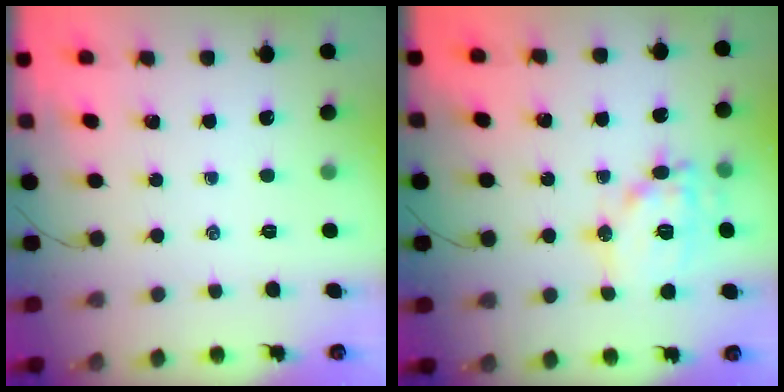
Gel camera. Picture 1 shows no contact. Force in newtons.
{"total": 14.7, "press": 14.7, "slide": 1.5}